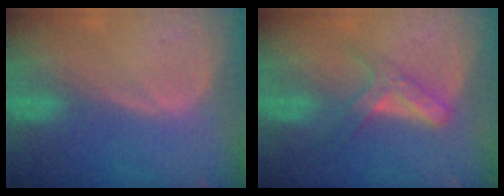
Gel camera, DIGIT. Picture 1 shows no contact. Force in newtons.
{"total": 5.6, "press": 4.9, "slide": 2.7}